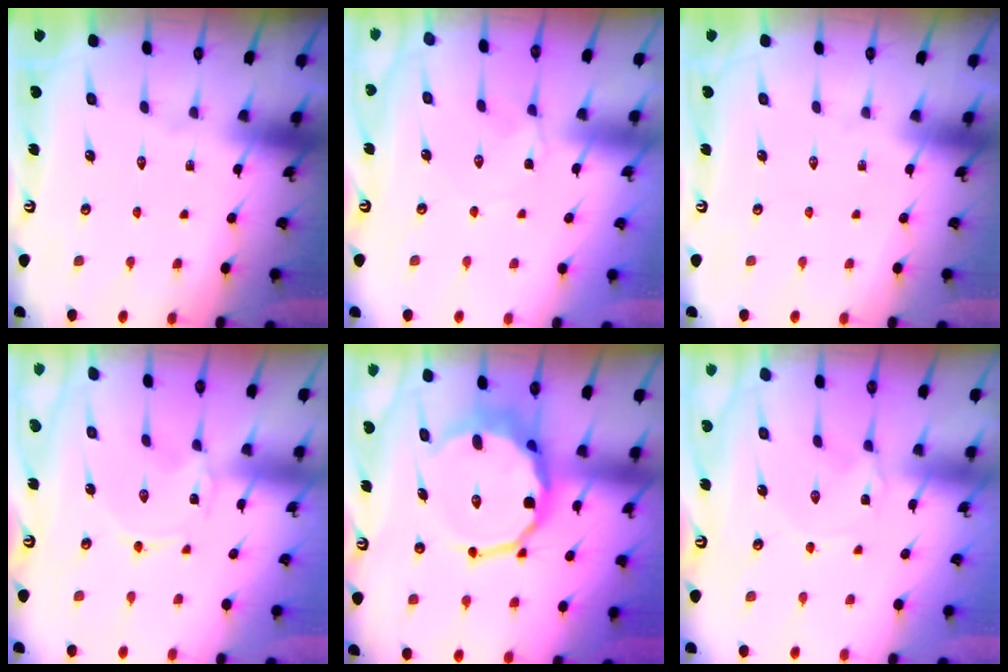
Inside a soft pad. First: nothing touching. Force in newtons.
{"total": 2.2, "press": 2.2, "slide": 0.4}
{"total": 0.0}
{"total": 0.0}
{"total": 12.3, "press": 11.8, "slide": 3.5}
{"total": 1.1, "press": 1.0, "slide": 0.3}